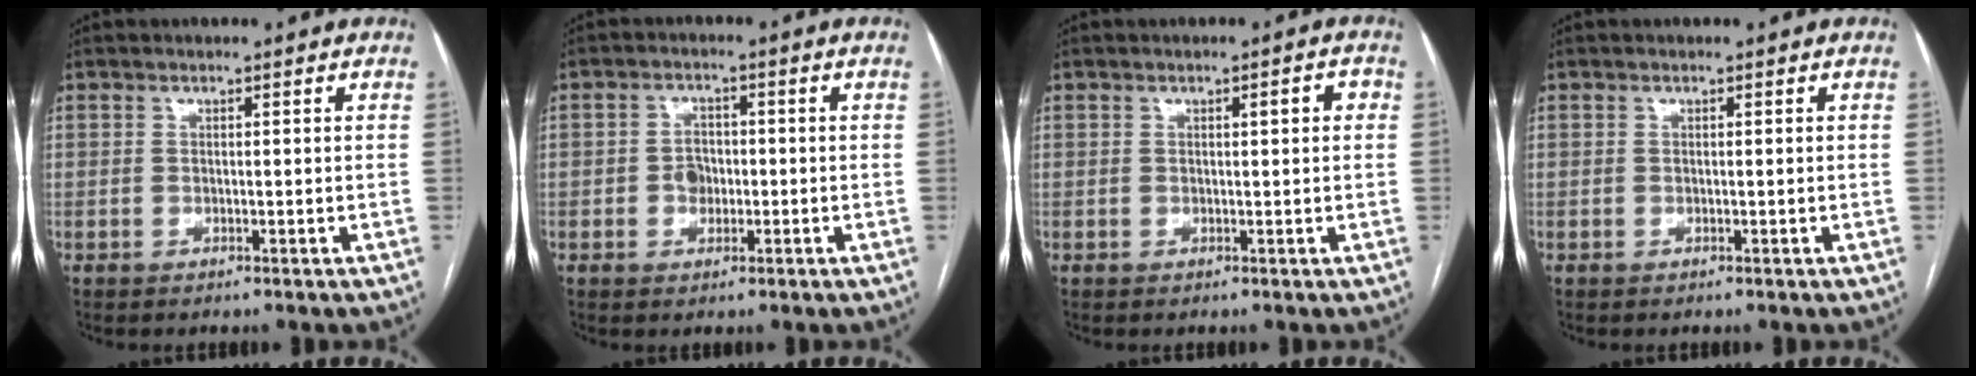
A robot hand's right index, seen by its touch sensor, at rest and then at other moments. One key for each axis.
{"total": 3.2, "fx": -0.5, "fy": 2.5, "fz": 1.8, "tx": -0.026, "ty": 0.006, "tz": -0.009}
{"total": 2.0, "fx": 0.5, "fy": 0.5, "fz": 1.9, "tx": -0.025, "ty": 0.005, "tz": 0.007}
{"total": 0.0}